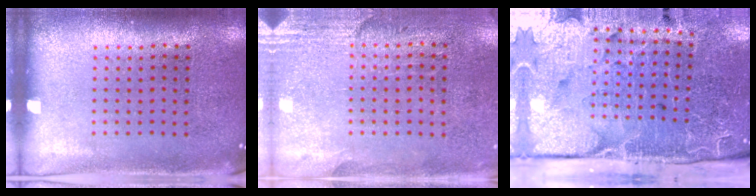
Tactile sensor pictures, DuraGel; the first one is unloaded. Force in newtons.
{"total": 2.8, "press": 2.5, "slide": 1.2}
{"total": 5.0, "press": 4.0, "slide": 3.1}